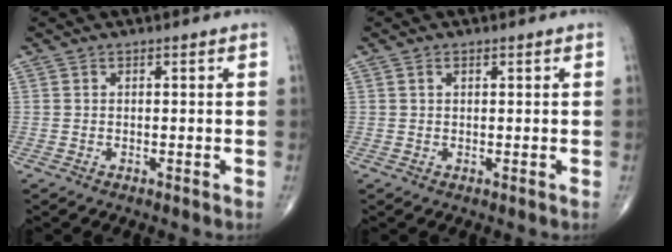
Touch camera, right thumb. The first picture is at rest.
{"total": 0.8, "force": [0.4, 0.4, 0.5], "torque": [-0.010, 0.001, 0.007]}